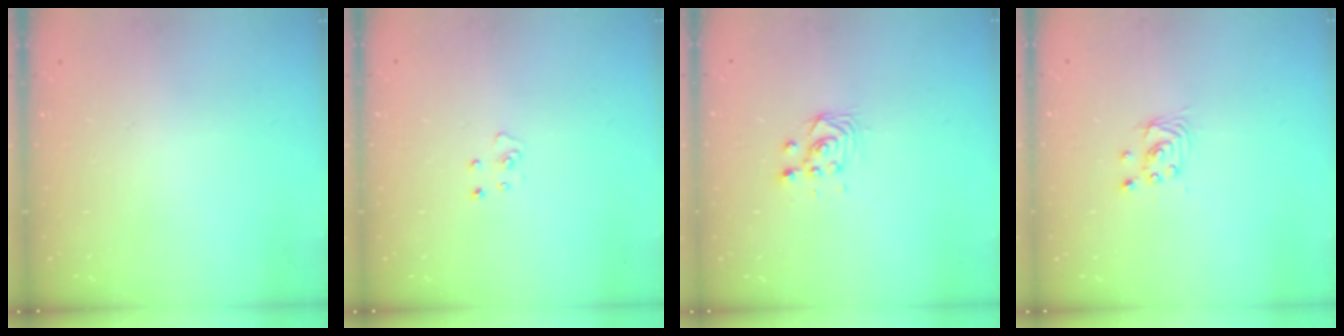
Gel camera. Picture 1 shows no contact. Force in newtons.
{"total": 3.9, "press": 3.9, "slide": 0.3}
{"total": 3.0, "press": 3.0, "slide": 0.1}
{"total": 2.4, "press": 2.4, "slide": 0.2}